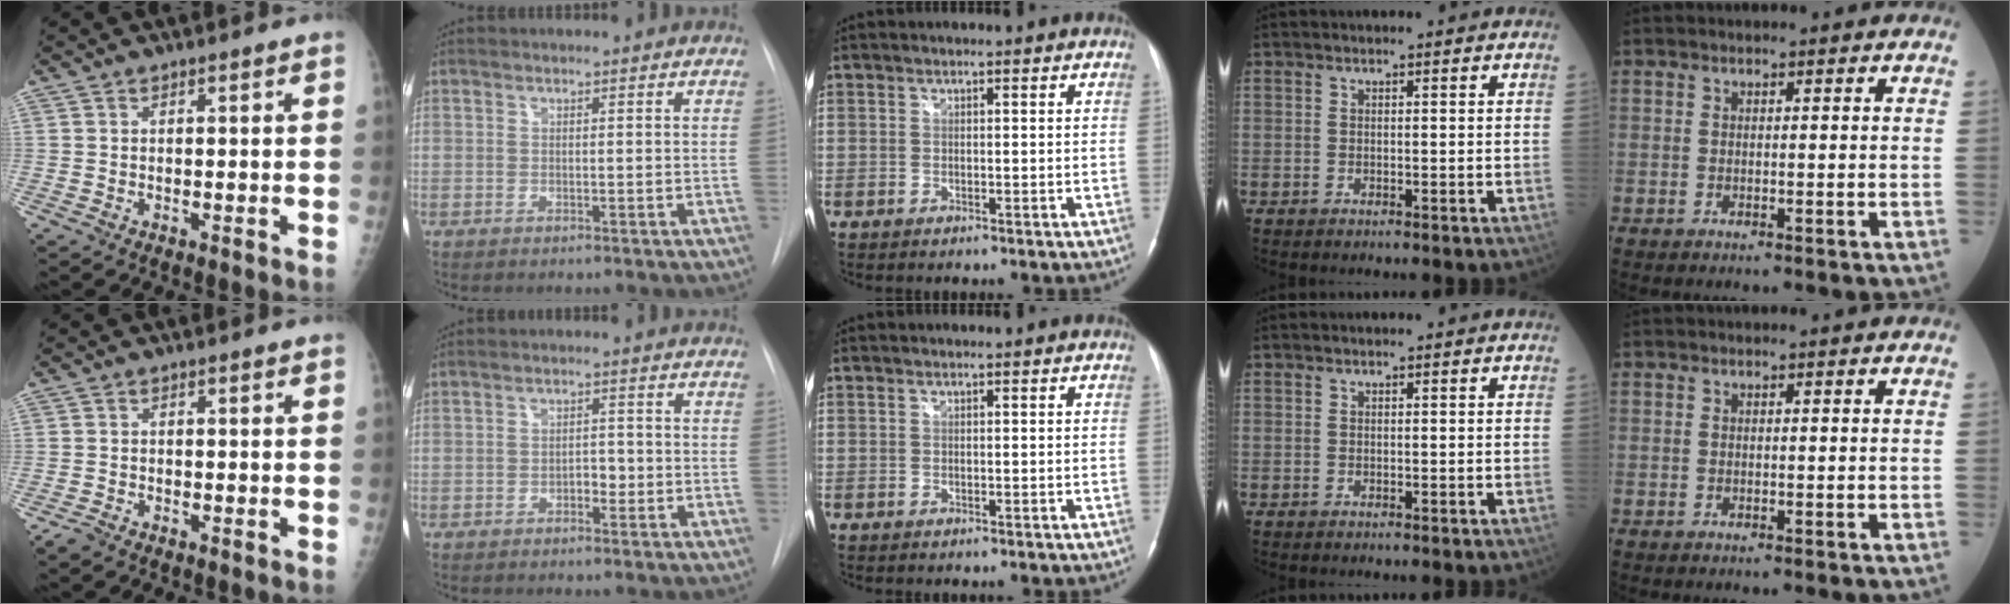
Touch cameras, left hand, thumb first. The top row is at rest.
{"thumb": {"total": 1.6, "force": [-1.5, 0.5, 0.4], "torque": [-0.017, 0.000, -0.028]}, "index": {"total": 2.0, "force": [-0.9, 1.1, 1.4], "torque": [-0.016, 0.007, -0.012]}}